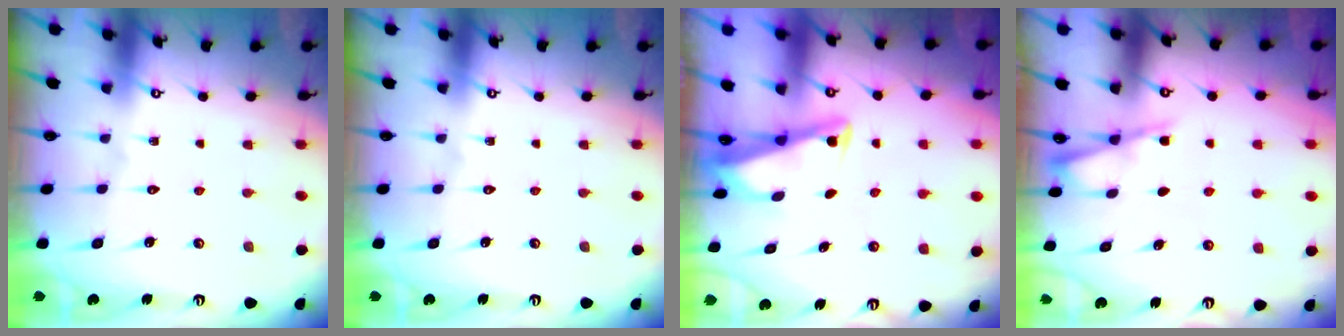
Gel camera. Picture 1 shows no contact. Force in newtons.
{"total": 0.0}
{"total": 2.7, "press": 2.7, "slide": 0.3}
{"total": 2.7, "press": 2.7, "slide": 0.3}